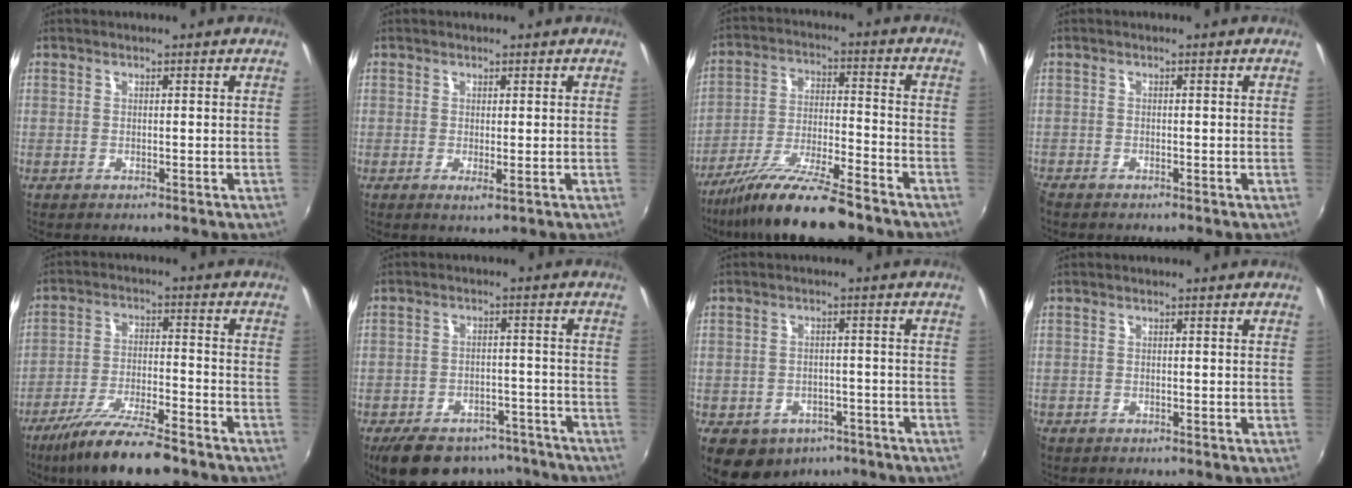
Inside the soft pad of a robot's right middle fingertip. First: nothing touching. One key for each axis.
{"total": 1.4, "fx": 0.0, "fy": 0.1, "fz": 1.4, "tx": -0.025, "ty": -0.005, "tz": -0.002}
{"total": 14.5, "fx": -11.7, "fy": 1.6, "fz": 8.4, "tx": -0.169, "ty": -0.022, "tz": -0.208}
{"total": 1.5, "fx": -1.4, "fy": 0.4, "fz": 0.3, "tx": -0.011, "ty": -0.008, "tz": -0.030}
{"total": 14.1, "fx": -11.0, "fy": 2.5, "fz": 8.4, "tx": -0.172, "ty": -0.026, "tz": -0.191}
{"total": 15.9, "fx": -12.4, "fy": 7.5, "fz": 6.6, "tx": -0.141, "ty": 0.009, "tz": -0.160}
{"total": 14.5, "fx": -9.0, "fy": 9.5, "fz": 6.2, "tx": -0.150, "ty": -0.005, "tz": -0.114}
{"total": 1.4, "fx": -1.2, "fy": 0.7, "fz": 0.3, "tx": -0.013, "ty": -0.004, "tz": -0.021}